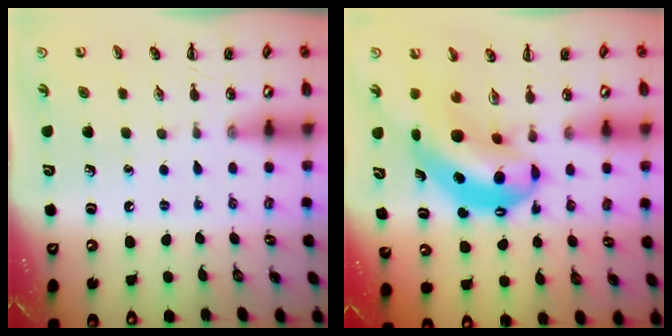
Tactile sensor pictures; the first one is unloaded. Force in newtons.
{"total": 9.2, "press": 8.9, "slide": 2.0}